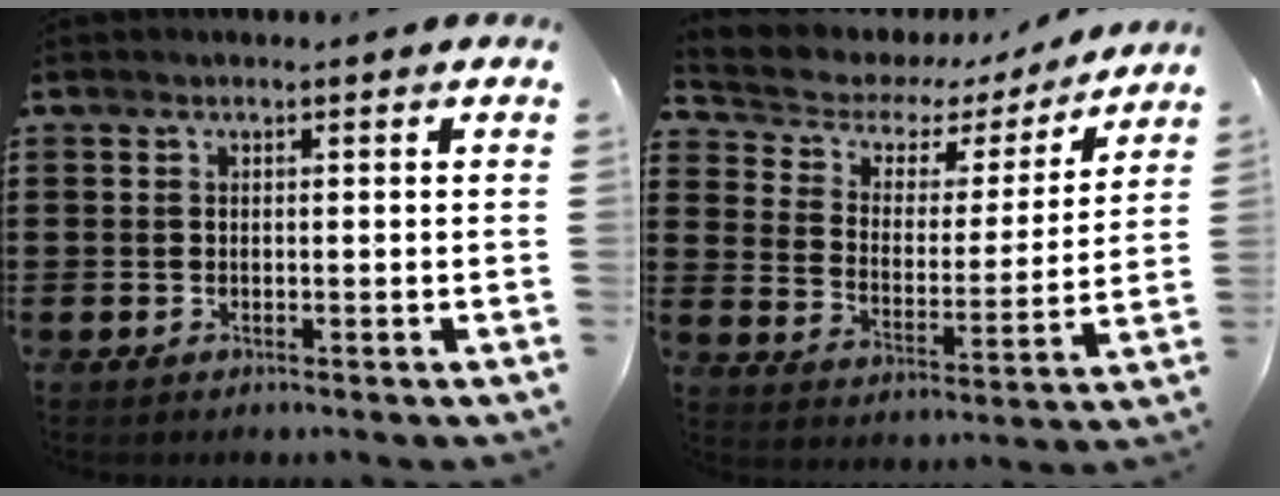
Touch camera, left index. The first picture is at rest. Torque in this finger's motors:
{"motor_torque": [2.14, 0.00, 0.34, 0.03]}